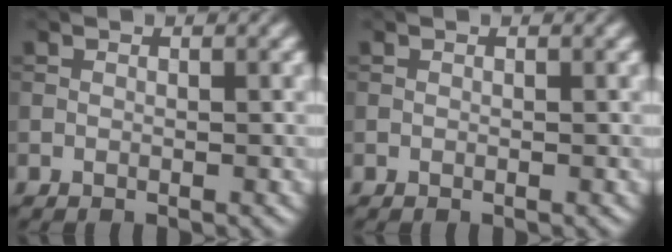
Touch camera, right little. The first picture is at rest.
{"total": 0.0}